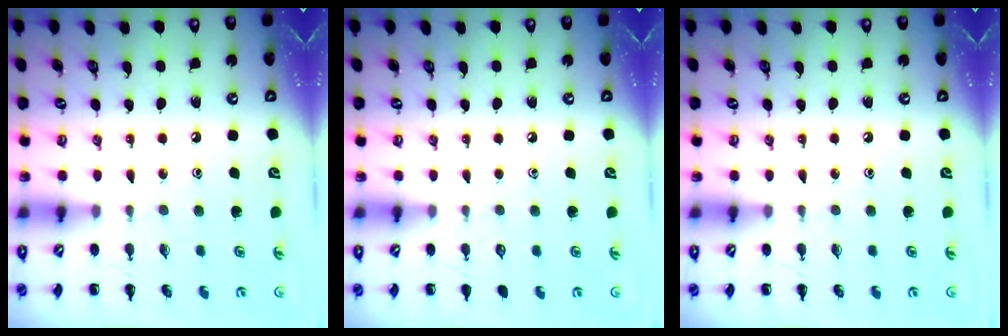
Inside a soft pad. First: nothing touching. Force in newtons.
{"total": 0.0}
{"total": 0.0}